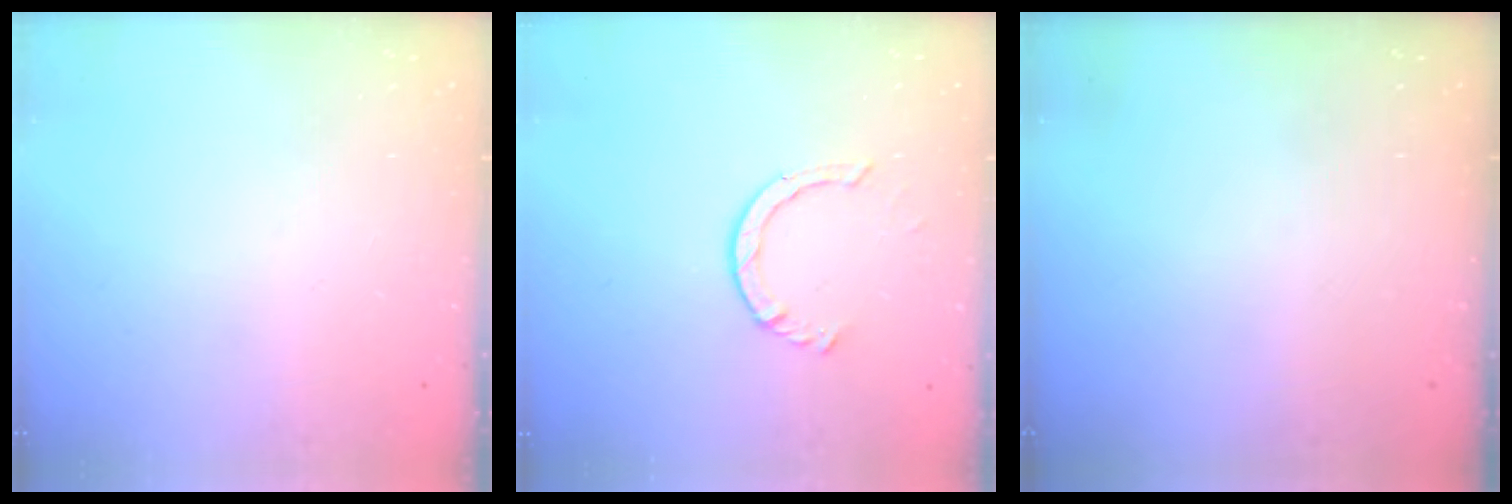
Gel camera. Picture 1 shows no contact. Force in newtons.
{"total": 3.2, "press": 3.2, "slide": 0.3}
{"total": 0.0}